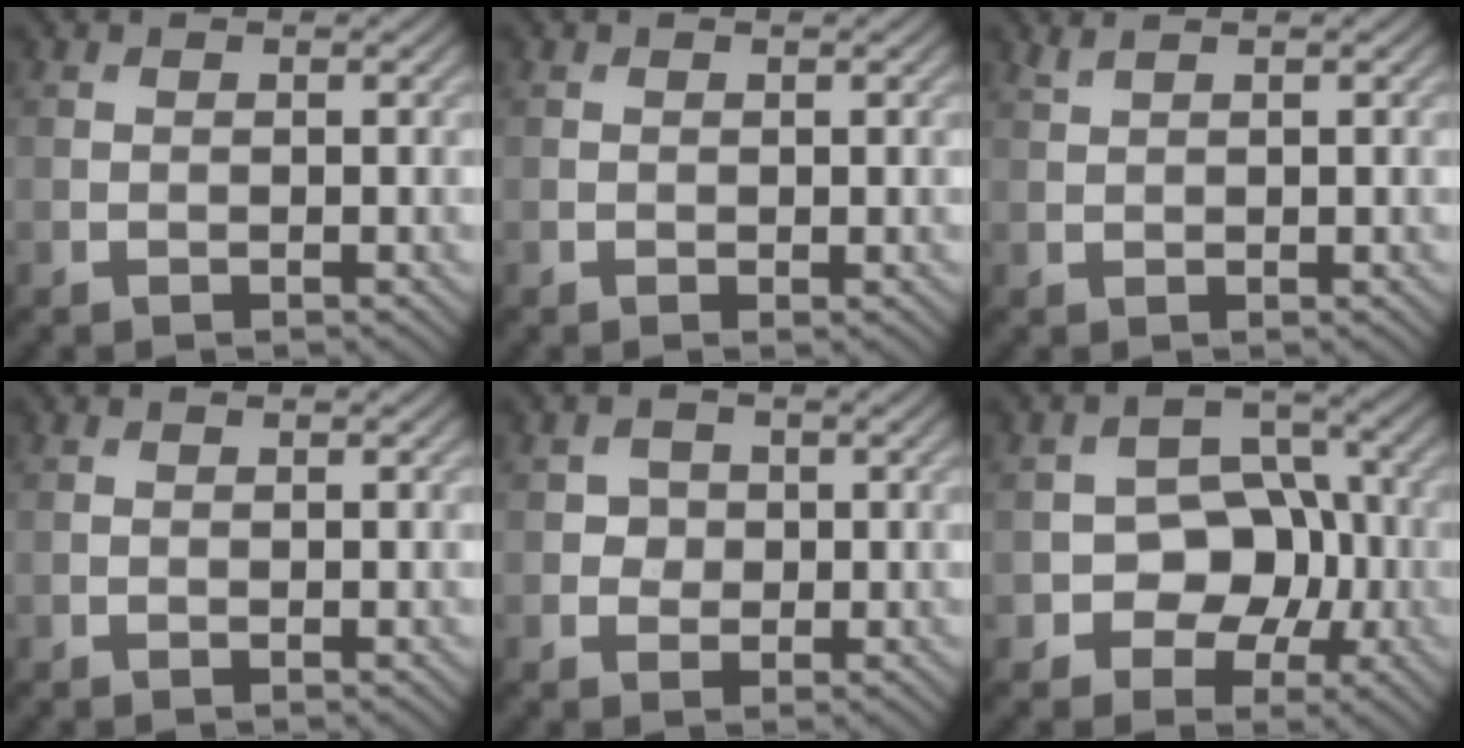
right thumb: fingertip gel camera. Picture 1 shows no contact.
{"total": 0.0}
{"total": 1.1, "force": [0.8, 0.2, 0.7], "torque": [-0.017, 0.007, 0.016]}
{"total": 0.0}
{"total": 1.9, "force": [0.0, 1.8, 0.5], "torque": [-0.008, -0.003, -0.003]}
{"total": 7.4, "force": [-2.2, 5.8, 4.0], "torque": [-0.049, 0.003, -0.051]}